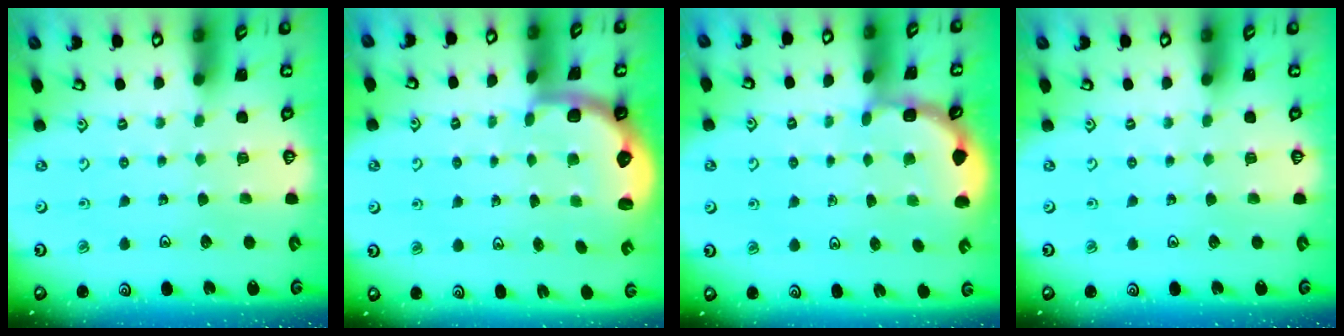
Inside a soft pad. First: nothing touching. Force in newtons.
{"total": 3.0, "press": 2.1, "slide": 2.1}
{"total": 1.9, "press": 1.9, "slide": 0.3}
{"total": 0.0}